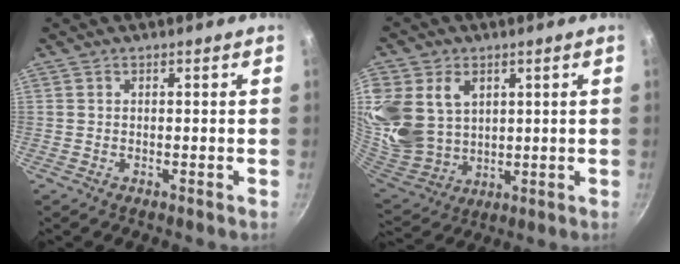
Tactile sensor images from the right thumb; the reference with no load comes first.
{"total": 19.5, "force": [6.0, 14.9, 11.0], "torque": [-0.248, -0.014, 0.134]}